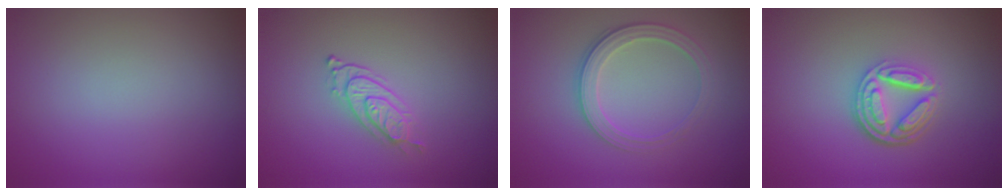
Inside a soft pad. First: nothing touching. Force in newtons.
{"total": 2.3, "press": 2.0, "slide": 1.1}
{"total": 2.8, "press": 2.7, "slide": 0.7}
{"total": 4.8, "press": 3.5, "slide": 3.2}